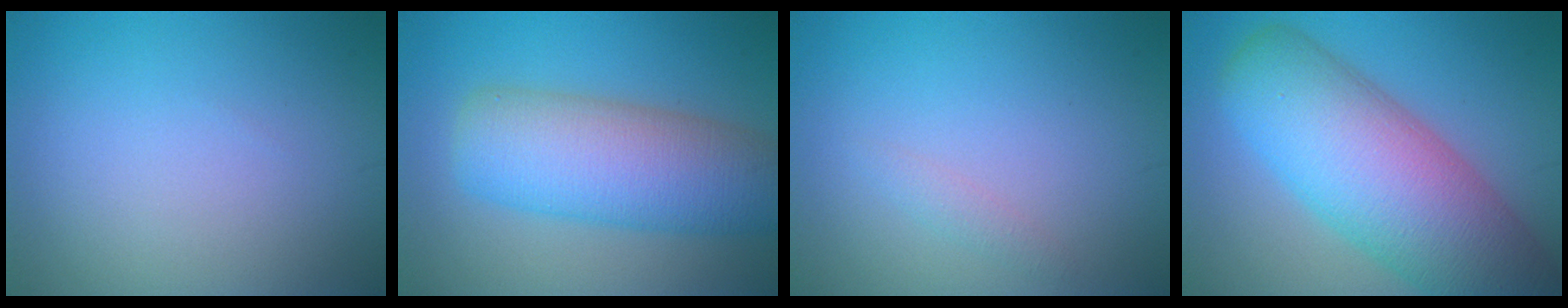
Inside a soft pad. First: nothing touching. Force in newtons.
{"total": 9.2, "press": 9.2, "slide": 0.3}
{"total": 1.0, "press": 0.9, "slide": 0.1}
{"total": 12.4, "press": 12.4, "slide": 0.7}